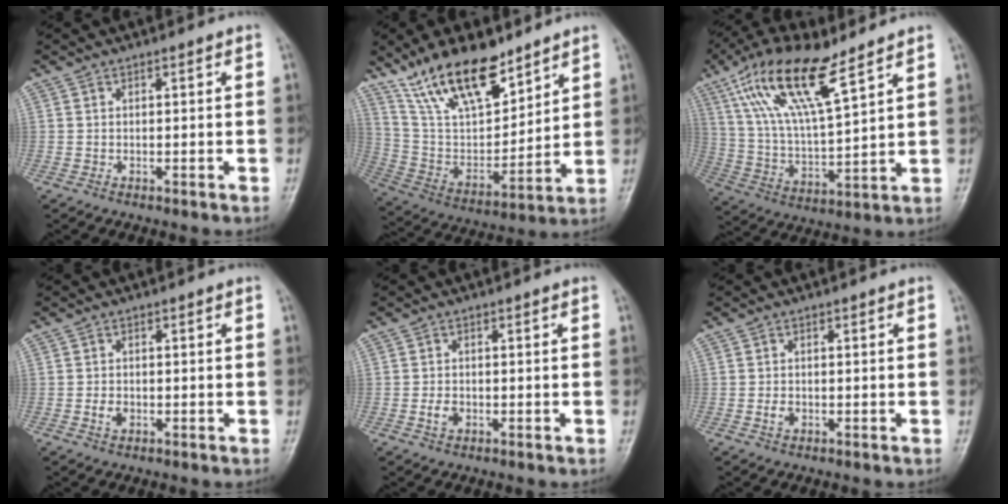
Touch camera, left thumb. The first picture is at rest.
{"total": 18.8, "force": [13.3, 7.6, 10.8], "torque": [-0.149, -0.064, 0.254]}
{"total": 17.3, "force": [10.1, 5.0, 13.1], "torque": [-0.249, -0.028, 0.201]}
{"total": 2.1, "force": [-0.6, 1.6, 1.3], "torque": [-0.020, 0.005, -0.012]}
{"total": 2.3, "force": [-0.7, 1.7, 1.4], "torque": [-0.022, 0.006, -0.014]}
{"total": 1.7, "force": [-0.5, 1.3, 1.0], "torque": [-0.016, 0.004, -0.009]}